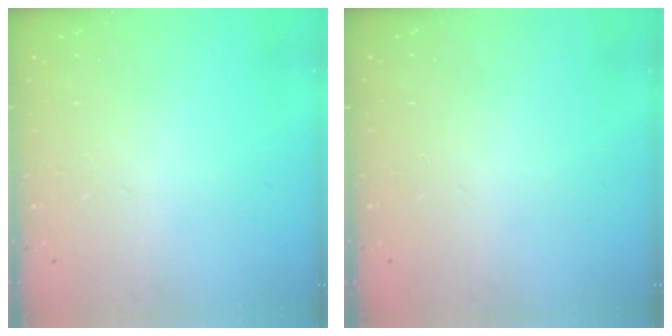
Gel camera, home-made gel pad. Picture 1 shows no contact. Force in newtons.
{"total": 0.0}